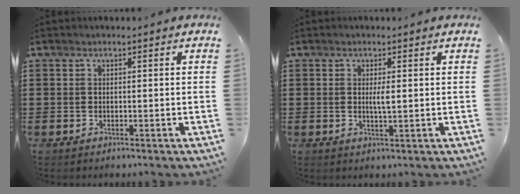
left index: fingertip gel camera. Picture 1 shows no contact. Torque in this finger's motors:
{"motor_torque": [0.69, -0.02, 0.10, 0.07]}